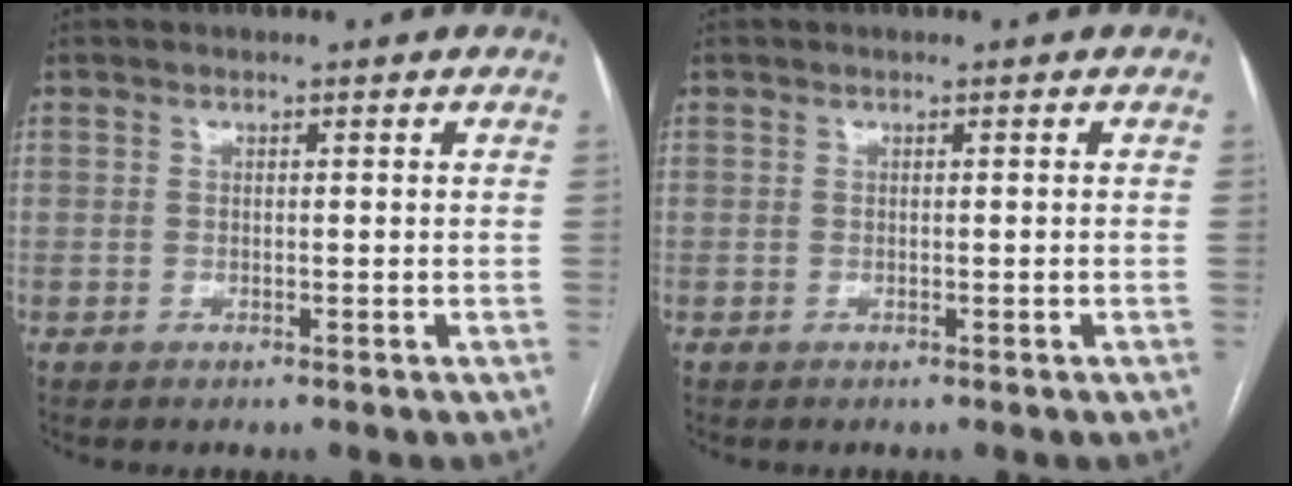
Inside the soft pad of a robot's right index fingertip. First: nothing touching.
{"total": 0.0}